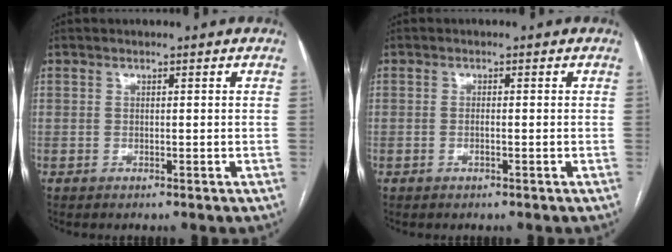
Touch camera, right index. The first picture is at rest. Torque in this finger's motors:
{"motor_torque": [-0.01, 0.08, -0.04, 0.00]}